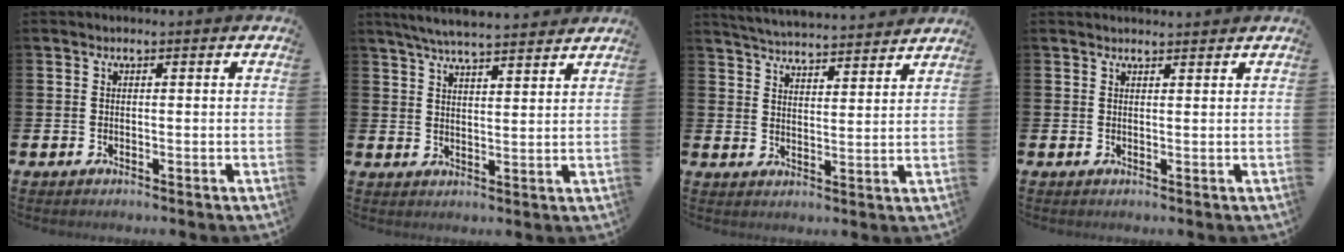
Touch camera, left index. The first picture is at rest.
{"total": 5.7, "force": [5.5, 0.2, 1.6], "torque": [-0.045, -0.023, 0.099]}
{"total": 5.1, "force": [5.1, 0.1, 0.3], "torque": [-0.029, -0.035, 0.090]}
{"total": 1.2, "force": [1.2, 0.1, 0.0], "torque": [0.007, -0.006, 0.020]}